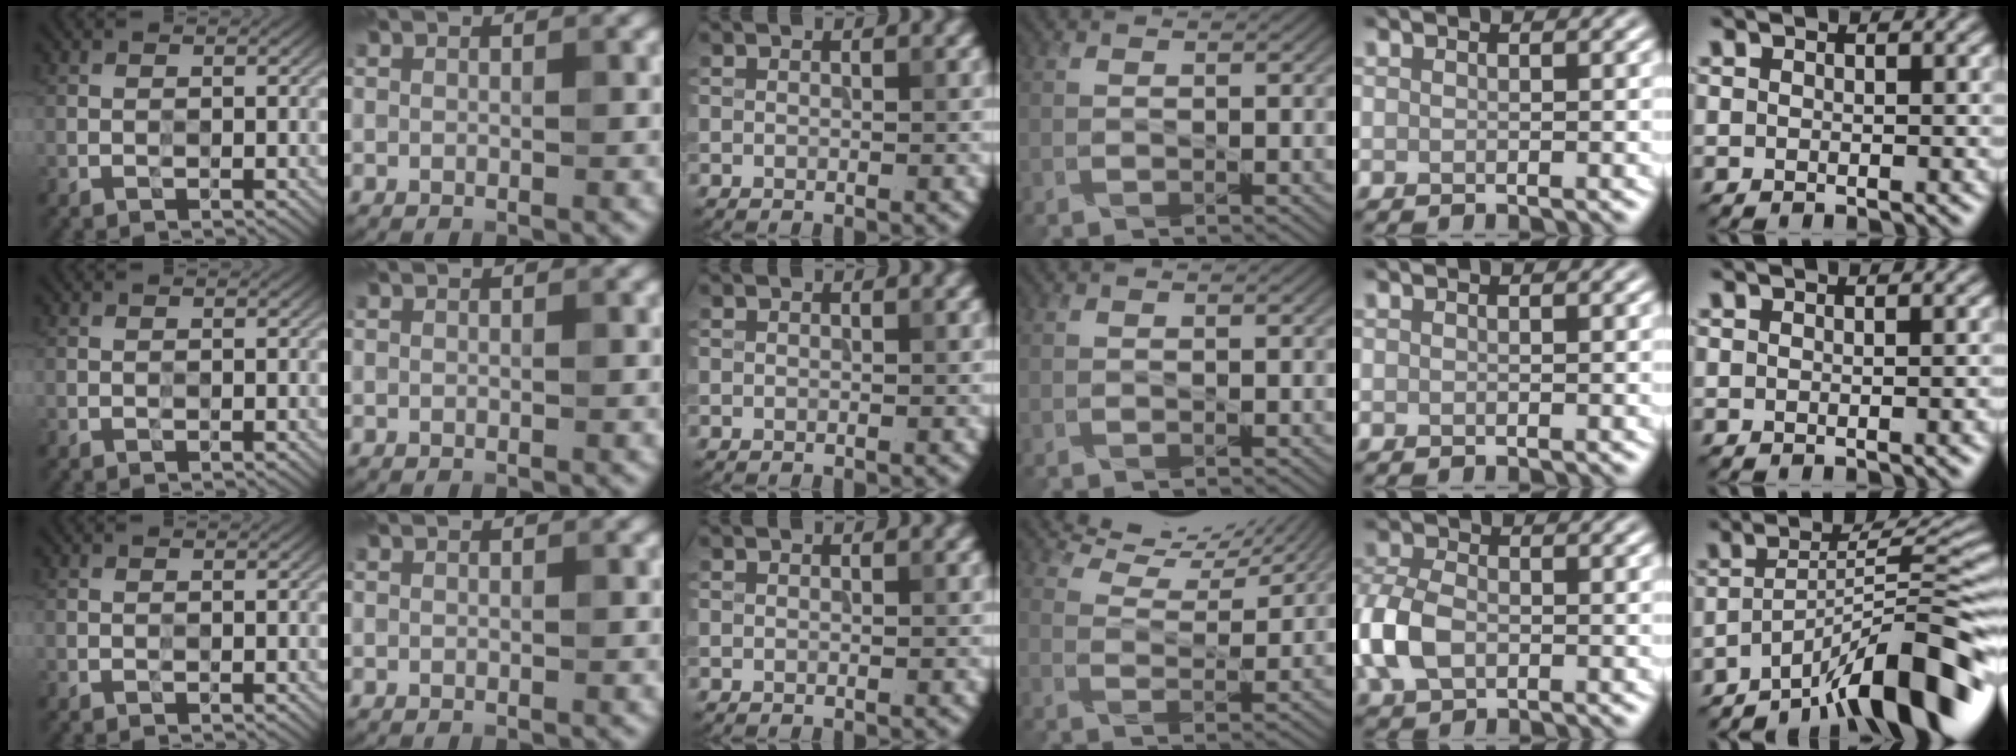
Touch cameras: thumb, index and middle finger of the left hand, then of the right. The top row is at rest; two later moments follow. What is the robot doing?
{"motion": "press", "object": "grip strengthener"}